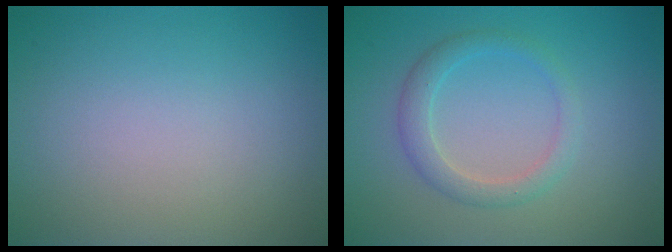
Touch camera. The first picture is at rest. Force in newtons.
{"total": 2.4, "press": 2.4, "slide": 0.2}